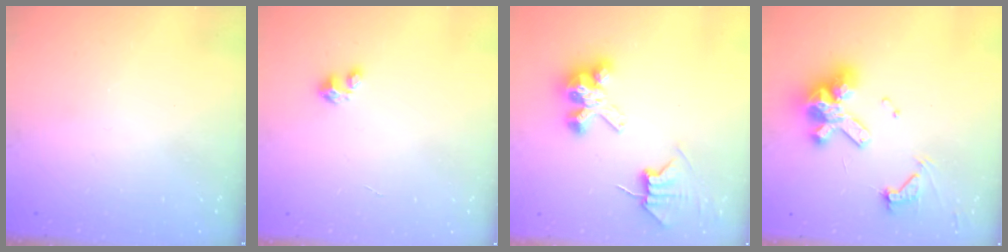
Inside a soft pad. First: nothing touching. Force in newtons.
{"total": 1.8, "press": 1.8, "slide": 0.1}
{"total": 7.6, "press": 7.6, "slide": 0.8}
{"total": 16.0, "press": 15.9, "slide": 1.9}